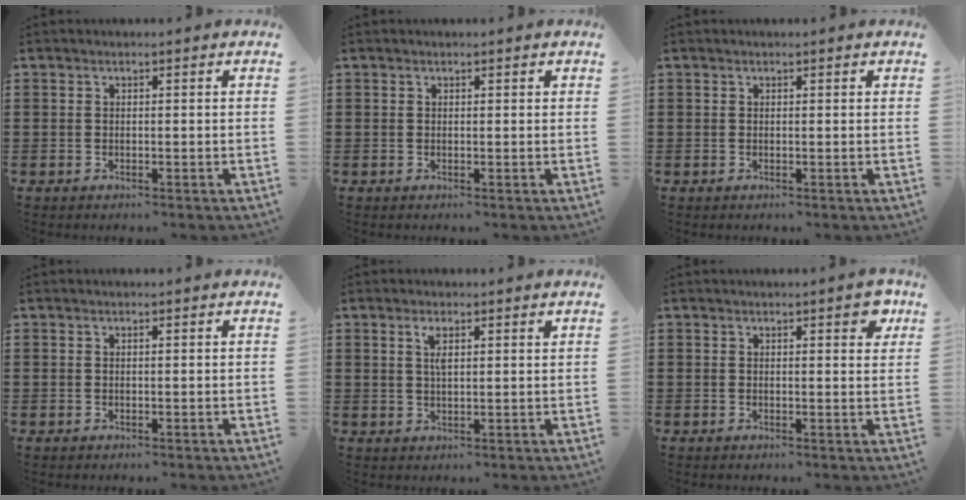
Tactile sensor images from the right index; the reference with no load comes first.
{"total": 0.0}
{"total": 0.0}
{"total": 0.0}
{"total": 2.6, "force": [1.2, 0.8, 2.2], "torque": [-0.047, 0.004, 0.019]}
{"total": 2.4, "force": [1.4, 0.7, 1.9], "torque": [-0.016, -0.003, 0.017]}